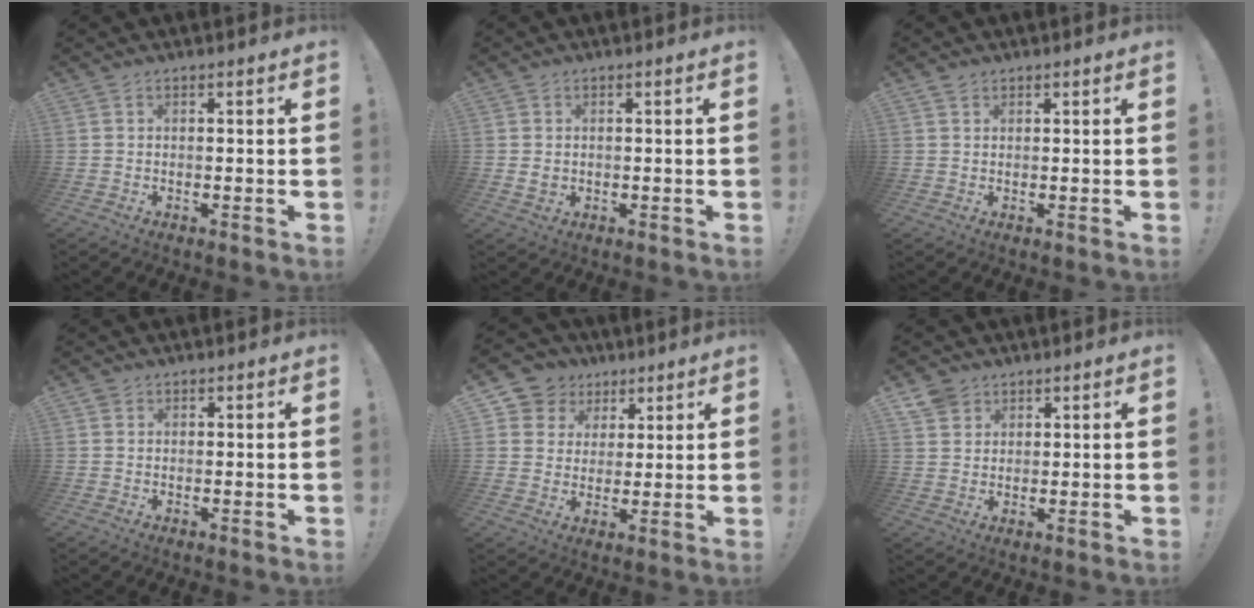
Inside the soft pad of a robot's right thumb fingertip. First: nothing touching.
{"total": 1.6, "force": [0.3, 1.3, 0.9], "torque": [-0.011, 0.001, 0.005]}
{"total": 1.2, "force": [0.9, 0.7, 0.2], "torque": [0.003, -0.003, 0.017]}
{"total": 0.7, "force": [0.5, 0.5, 0.1], "torque": [-0.007, 0.002, 0.010]}
{"total": 8.3, "force": [3.6, 7.3, 1.6], "torque": [-0.026, -0.022, 0.077]}
{"total": 5.9, "force": [4.2, 3.9, 1.4], "torque": [-0.027, -0.024, 0.082]}